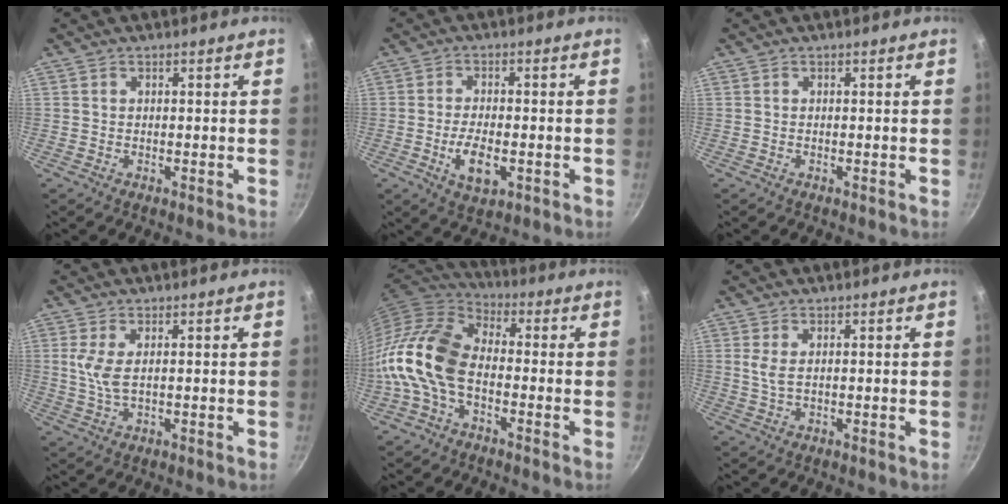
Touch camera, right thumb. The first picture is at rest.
{"total": 7.0, "force": [-2.0, 3.4, 5.8], "torque": [-0.100, 0.005, -0.031]}
{"total": 0.0}
{"total": 4.2, "force": [0.9, 1.6, 3.8], "torque": [-0.086, -0.003, 0.022]}
{"total": 13.5, "force": [-3.4, 8.3, 10.0], "torque": [-0.183, 0.038, -0.086]}
{"total": 2.3, "force": [0.6, 0.8, 2.0], "torque": [-0.043, -0.004, 0.015]}